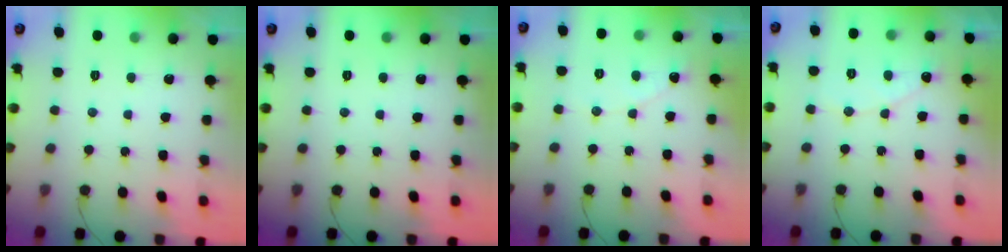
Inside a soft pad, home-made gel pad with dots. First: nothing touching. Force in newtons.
{"total": 0.0}
{"total": 2.3, "press": 2.3, "slide": 0.2}
{"total": 5.6, "press": 5.6, "slide": 0.4}